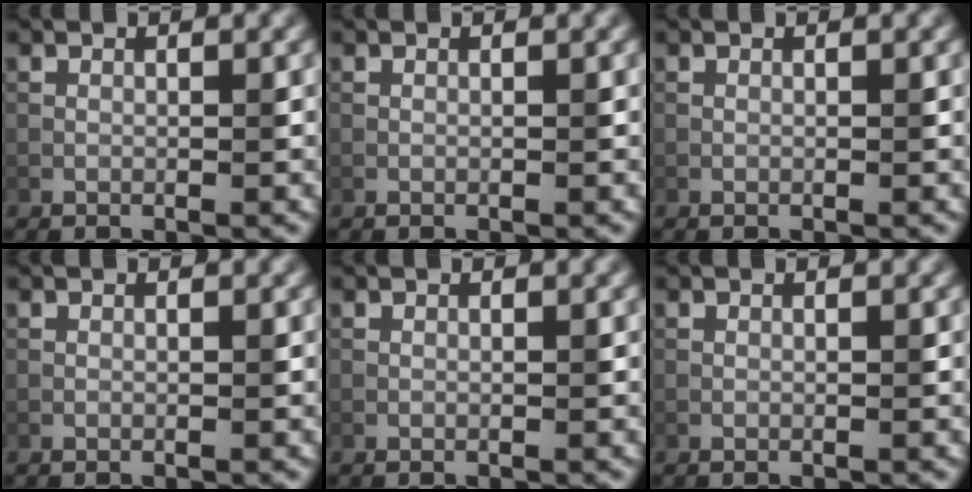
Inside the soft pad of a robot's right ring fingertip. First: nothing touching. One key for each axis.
{"total": 0.0}
{"total": 0.0}
{"total": 0.0}
{"total": 0.0}
{"total": 0.0}